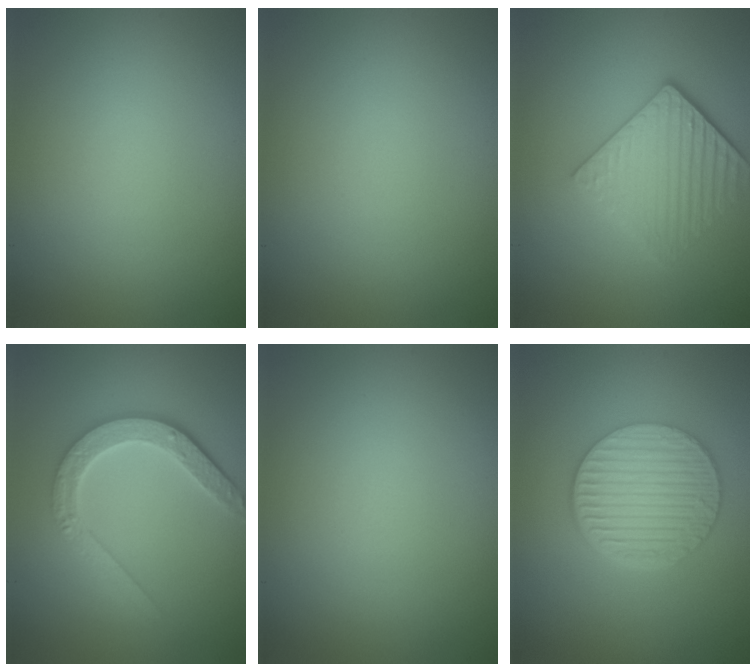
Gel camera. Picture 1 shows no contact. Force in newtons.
{"total": 0.0}
{"total": 4.5, "press": 3.7, "slide": 2.5}
{"total": 4.7, "press": 3.6, "slide": 3.0}
{"total": 0.0}
{"total": 6.6, "press": 4.8, "slide": 4.5}